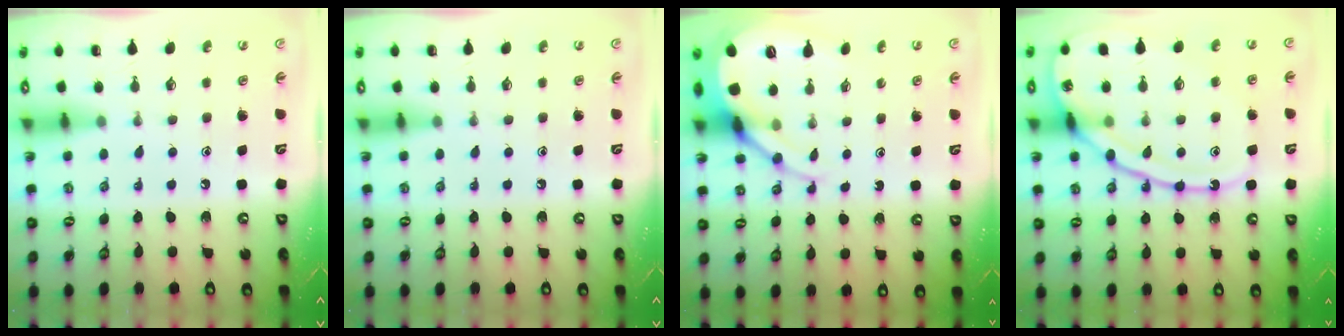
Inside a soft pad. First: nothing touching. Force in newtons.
{"total": 0.0}
{"total": 9.9, "press": 9.8, "slide": 1.2}
{"total": 16.0, "press": 16.0, "slide": 1.4}